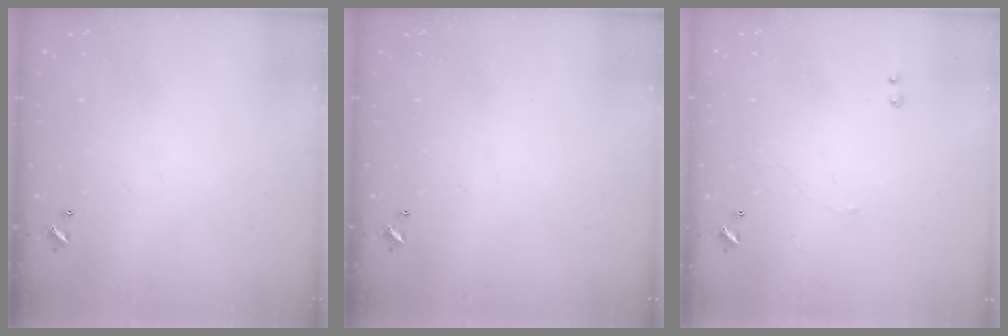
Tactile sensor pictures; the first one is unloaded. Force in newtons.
{"total": 0.0}
{"total": 1.2, "press": 1.0, "slide": 0.6}